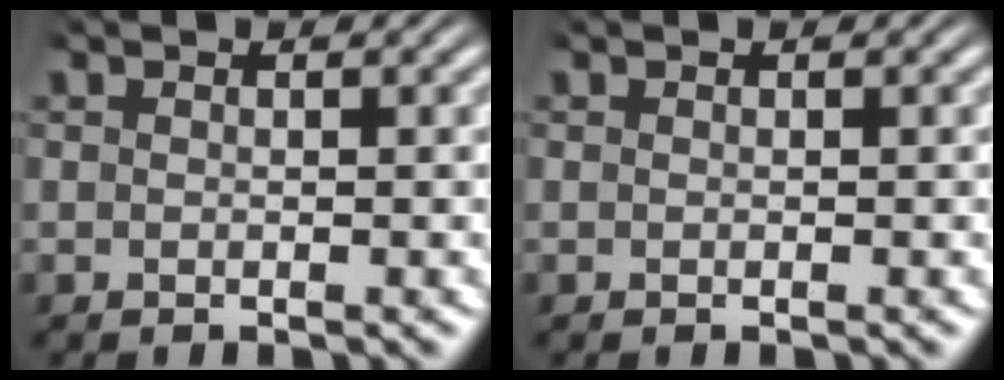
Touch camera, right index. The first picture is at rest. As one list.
[{"total": 0.0}]